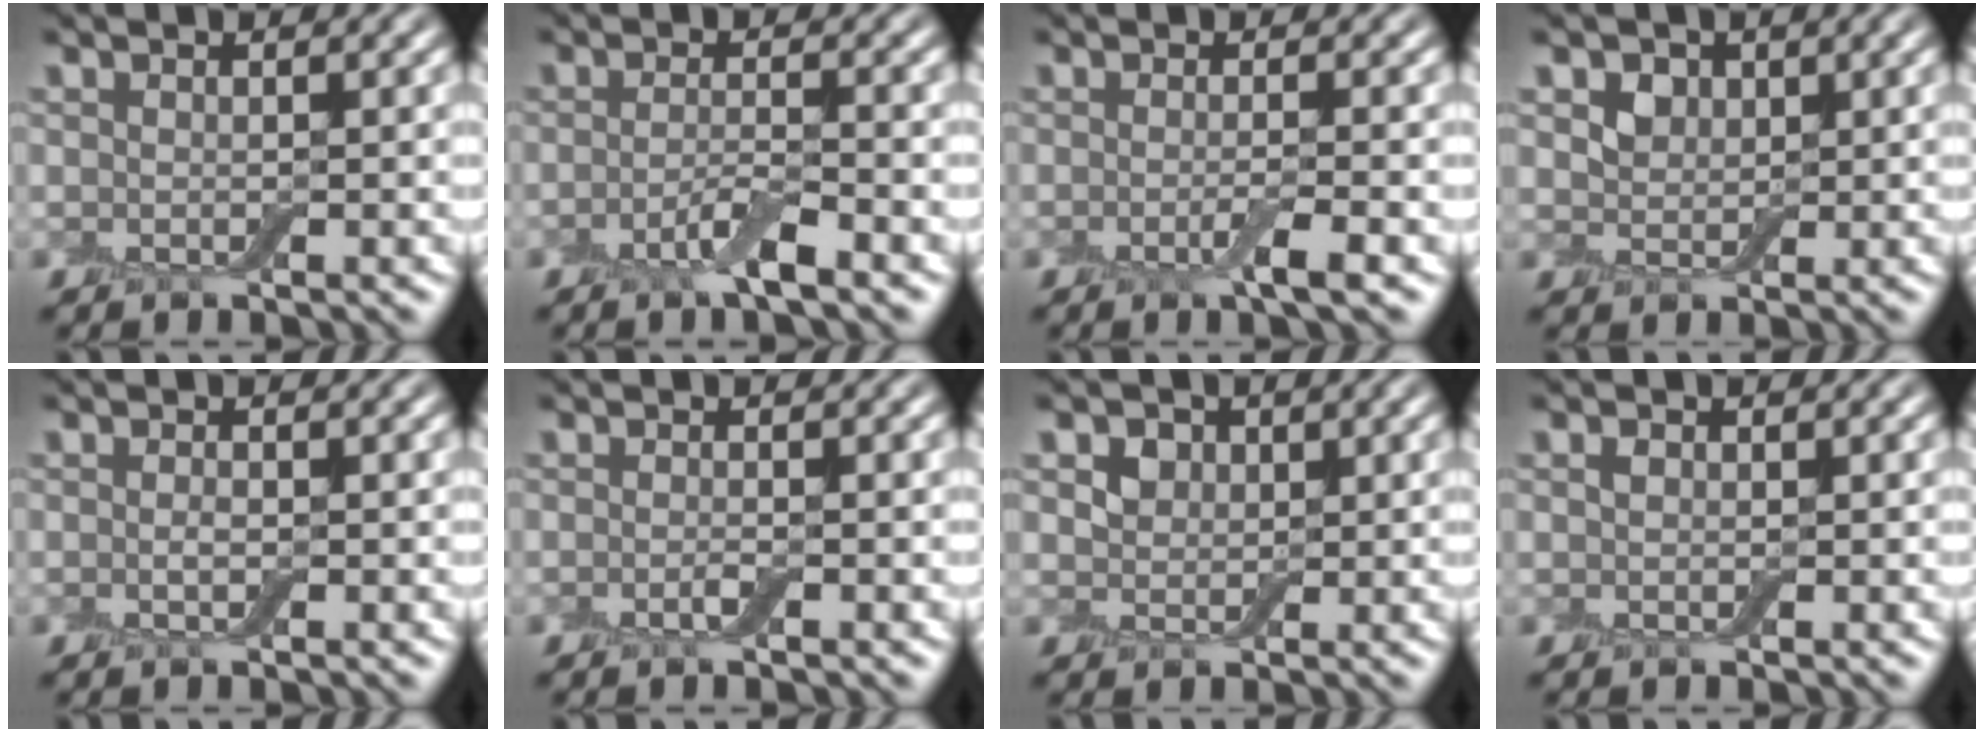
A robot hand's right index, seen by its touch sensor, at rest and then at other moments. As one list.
[{"total": 2.6, "force": [-1.5, 0.4, 2.1], "torque": [-0.040, 0.004, -0.034]}, {"total": 2.0, "force": [-0.7, 0.3, 1.9], "torque": [-0.030, -0.003, -0.016]}, {"total": 2.5, "force": [1.3, 1.9, 1.1], "torque": [-0.027, 0.000, 0.024]}, {"total": 0.7, "force": [-0.2, 0.3, 0.7], "torque": [-0.016, -0.001, -0.004]}, {"total": 0.8, "force": [-0.4, 0.1, 0.7], "torque": [-0.016, -0.002, -0.010]}, {"total": 3.0, "force": [1.6, 2.2, 1.4], "torque": [-0.035, 0.005, 0.023]}, {"total": 0.5, "force": [0.2, 0.4, 0.3], "torque": [-0.006, 0.001, 0.003]}]